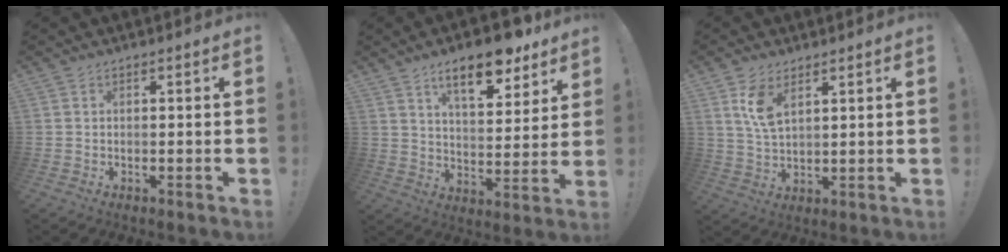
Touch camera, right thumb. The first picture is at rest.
{"total": 14.1, "force": [9.8, 4.9, 8.9], "torque": [-0.128, -0.061, 0.161]}
{"total": 7.4, "force": [4.2, 3.7, 4.9], "torque": [-0.078, -0.016, 0.077]}